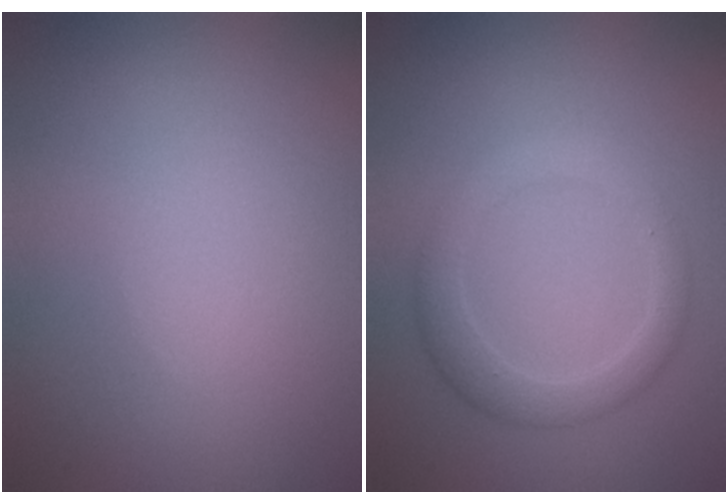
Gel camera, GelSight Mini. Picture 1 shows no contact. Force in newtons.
{"total": 2.7, "press": 2.7, "slide": 0.0}